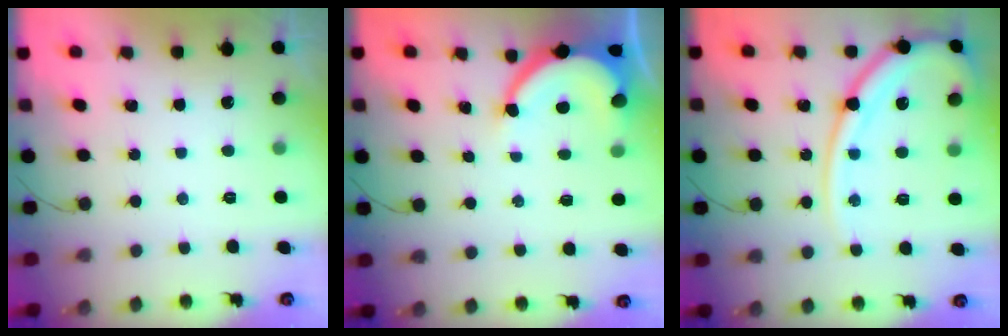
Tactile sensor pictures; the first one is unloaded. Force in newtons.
{"total": 7.8, "press": 7.8, "slide": 0.6}
{"total": 16.7, "press": 16.6, "slide": 1.6}